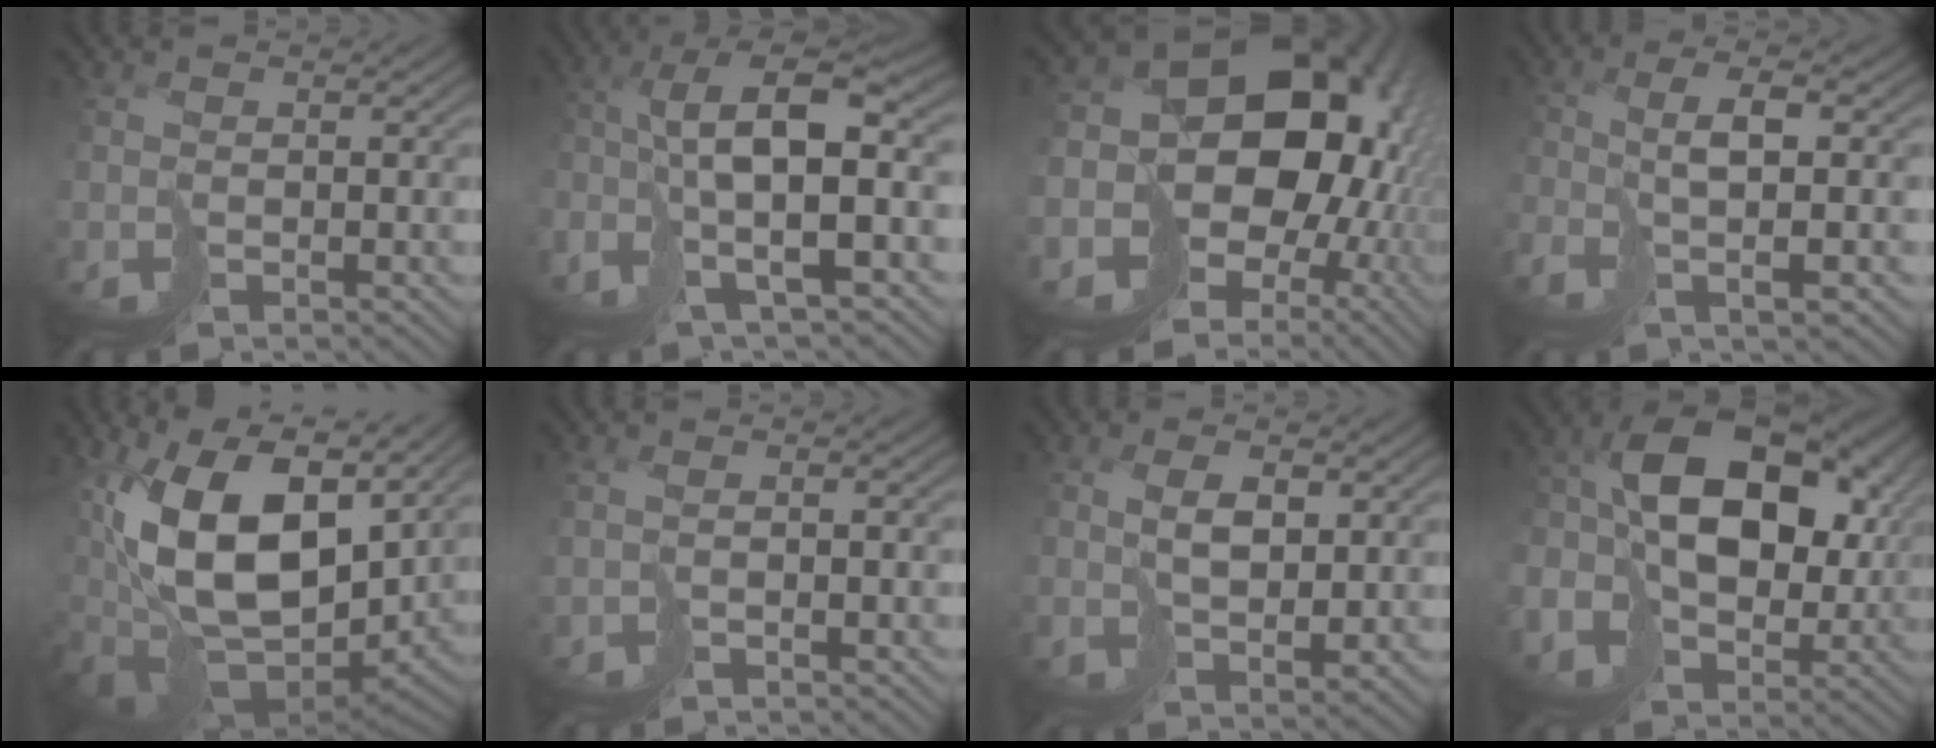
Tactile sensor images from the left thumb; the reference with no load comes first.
{"total": 11.3, "force": [-2.3, 3.5, 10.5], "torque": [-0.221, -0.002, -0.039]}
{"total": 17.2, "force": [0.1, 13.5, 10.5], "torque": [-0.207, -0.038, 0.038]}
{"total": 5.6, "force": [-0.7, 0.7, 5.5], "torque": [-0.104, 0.005, -0.013]}
{"total": 18.0, "force": [4.7, 9.3, 14.7], "torque": [-0.294, -0.009, 0.091]}
{"total": 1.4, "force": [-0.4, 0.5, 1.3], "torque": [-0.035, -0.002, -0.005]}
{"total": 4.5, "force": [2.3, 1.7, 3.5], "torque": [-0.076, -0.001, 0.054]}
{"total": 14.6, "force": [1.4, 9.9, 10.6], "torque": [-0.183, -0.005, 0.038]}